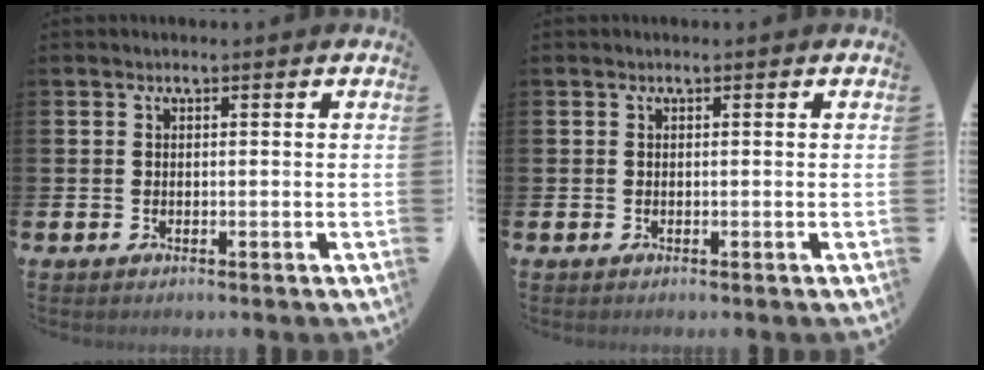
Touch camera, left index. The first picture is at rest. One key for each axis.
{"total": 0.0}